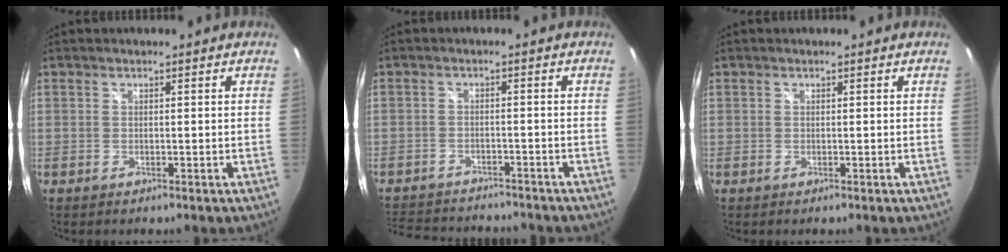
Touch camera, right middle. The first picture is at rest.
{"total": 13.5, "force": [-11.9, 4.5, 4.7], "torque": [-0.116, -0.002, -0.175]}
{"total": 0.0}